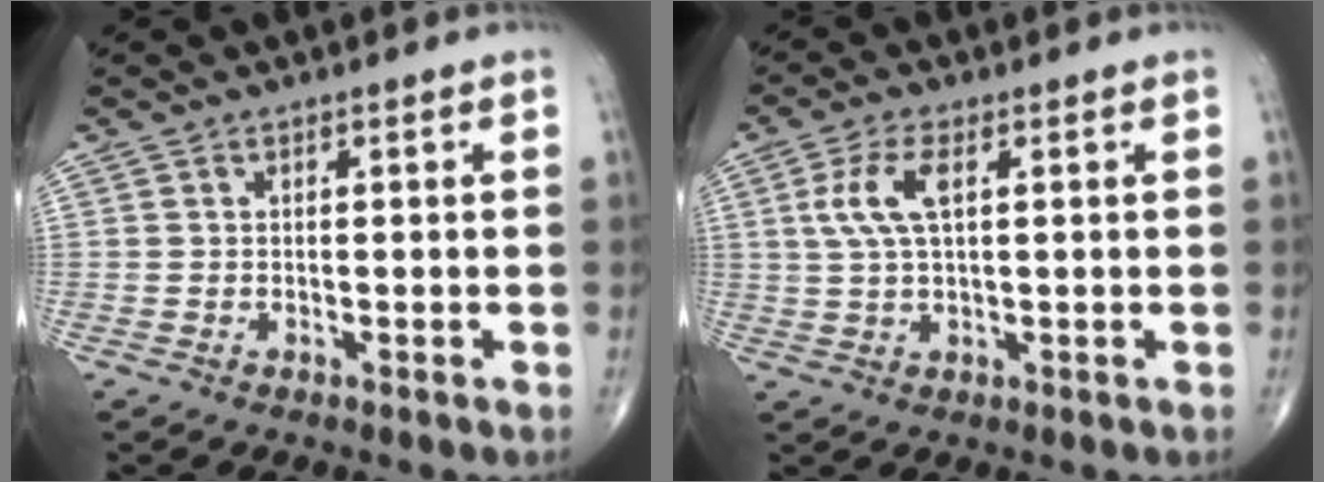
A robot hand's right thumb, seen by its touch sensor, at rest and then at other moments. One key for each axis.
{"total": 6.4, "fx": 1.7, "fy": 2.5, "fz": 5.6, "tx": -0.132, "ty": 0.006, "tz": 0.037}